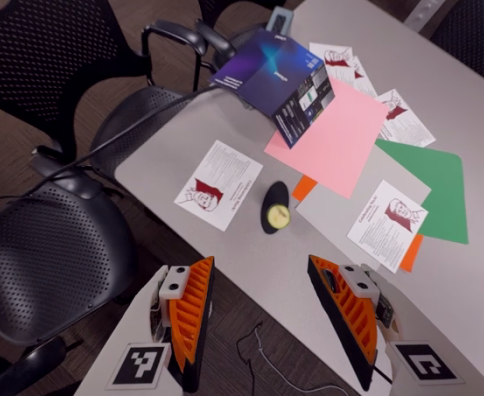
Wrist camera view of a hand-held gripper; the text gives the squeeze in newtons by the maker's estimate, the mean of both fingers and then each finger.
{"total": 0.0}